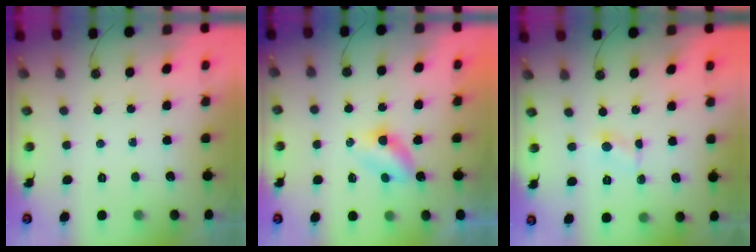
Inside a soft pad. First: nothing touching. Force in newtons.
{"total": 3.8, "press": 3.7, "slide": 0.5}
{"total": 2.1, "press": 2.1, "slide": 0.2}